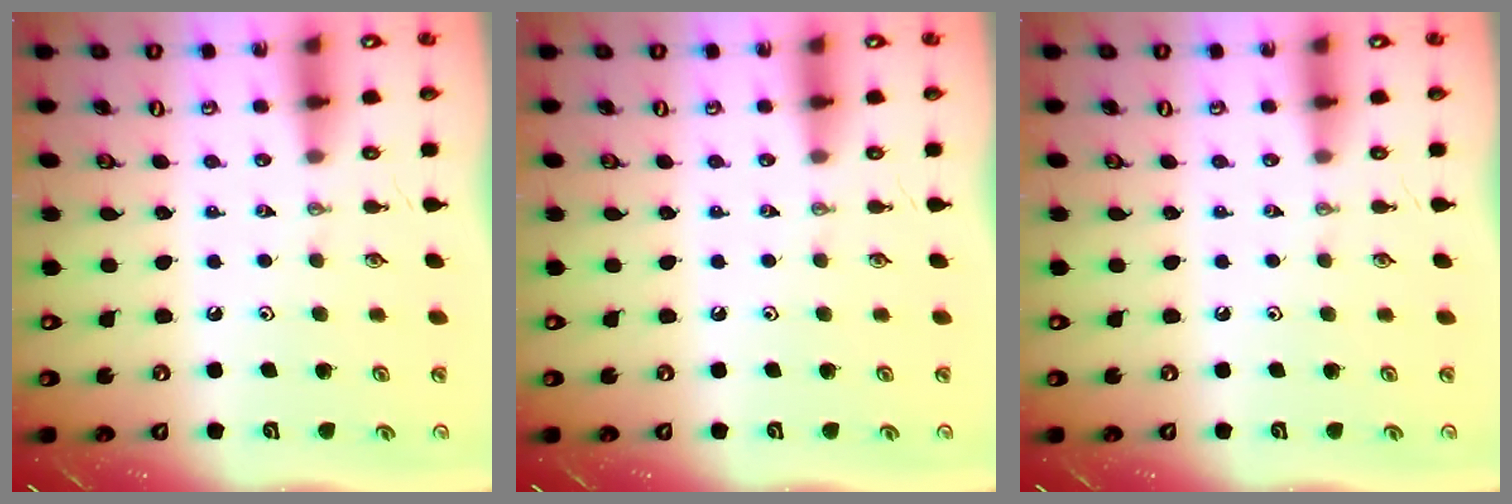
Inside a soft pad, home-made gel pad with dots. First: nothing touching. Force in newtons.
{"total": 0.0}
{"total": 0.0}